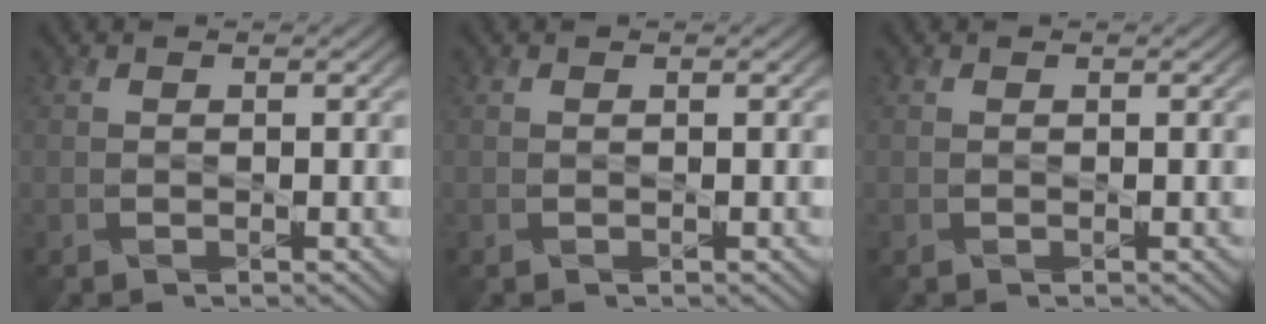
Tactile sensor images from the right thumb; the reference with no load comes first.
{"total": 0.0}
{"total": 0.0}